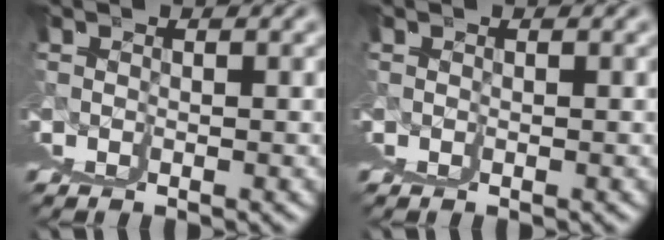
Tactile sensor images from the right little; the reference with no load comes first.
{"total": 0.0}